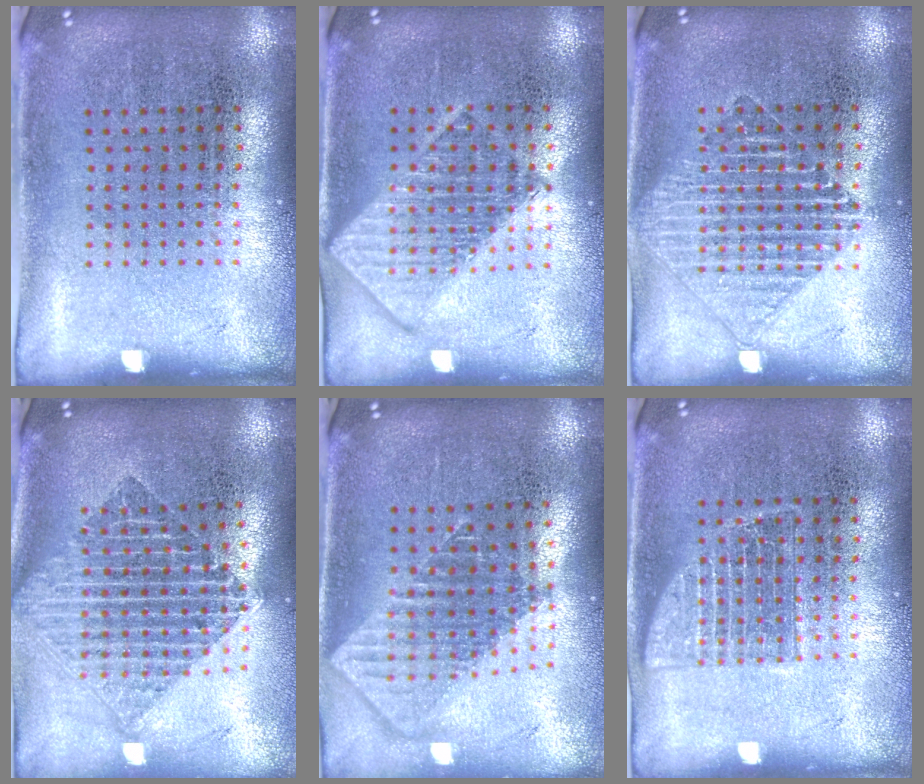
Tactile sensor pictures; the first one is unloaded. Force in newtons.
{"total": 1.7, "press": 1.7, "slide": 0.3}
{"total": 1.4, "press": 1.3, "slide": 0.3}
{"total": 2.2, "press": 1.7, "slide": 1.3}
{"total": 1.9, "press": 1.5, "slide": 1.2}
{"total": 2.0, "press": 2.0, "slide": 0.4}